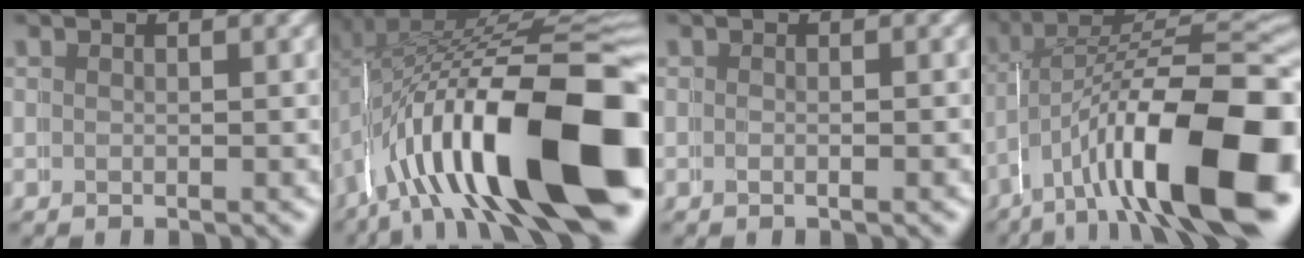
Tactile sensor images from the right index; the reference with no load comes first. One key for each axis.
{"total": 20.2, "fx": -5.6, "fy": 9.5, "fz": 16.9, "tx": -0.277, "ty": -0.023, "tz": -0.074}
{"total": 0.0}
{"total": 14.8, "fx": -4.4, "fy": 6.3, "fz": 12.6, "tx": -0.176, "ty": -0.020, "tz": -0.060}